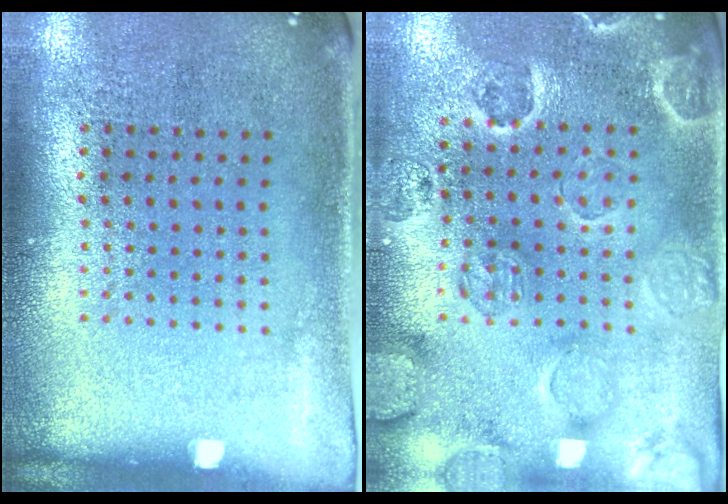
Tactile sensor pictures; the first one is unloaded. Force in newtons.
{"total": 2.5, "press": 2.3, "slide": 1.0}